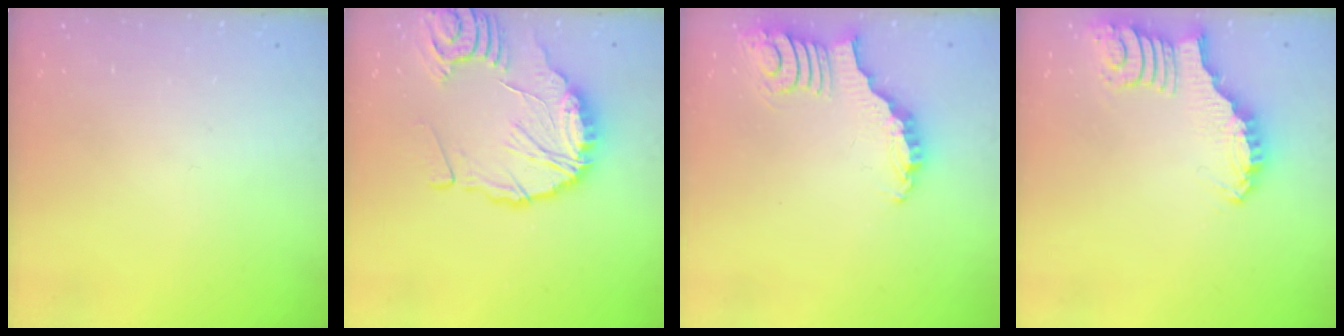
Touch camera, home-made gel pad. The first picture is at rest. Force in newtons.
{"total": 13.0, "press": 12.9, "slide": 1.3}
{"total": 3.5, "press": 3.5, "slide": 0.5}
{"total": 2.1, "press": 2.1, "slide": 0.4}